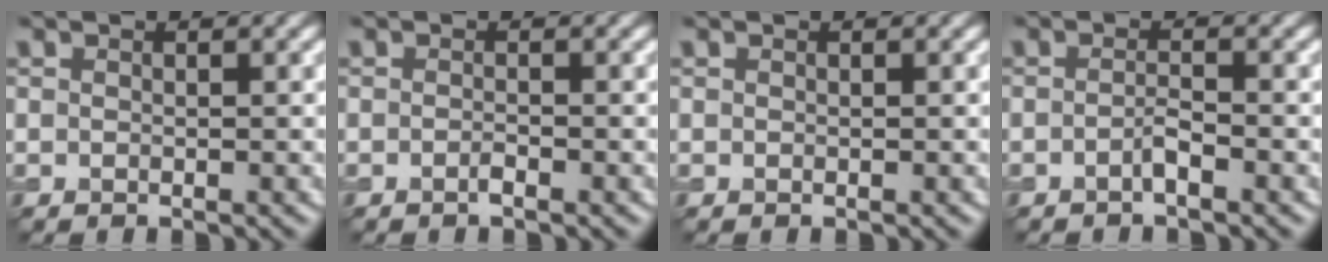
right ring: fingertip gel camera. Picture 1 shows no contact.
{"total": 0.7, "force": [-0.5, 0.1, 0.5], "torque": [-0.012, 0.001, -0.009]}
{"total": 0.0}
{"total": 1.3, "force": [-0.7, 0.1, 1.0], "torque": [-0.020, 0.004, -0.016]}